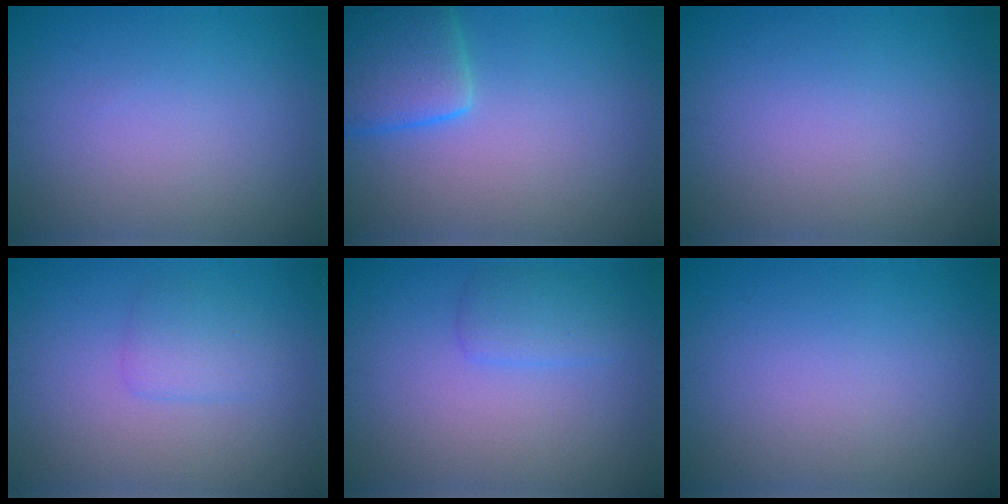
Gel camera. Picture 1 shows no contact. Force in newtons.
{"total": 5.0, "press": 5.0, "slide": 0.3}
{"total": 0.0}
{"total": 1.8, "press": 1.8, "slide": 0.0}
{"total": 1.9, "press": 1.9, "slide": 0.1}
{"total": 0.0}